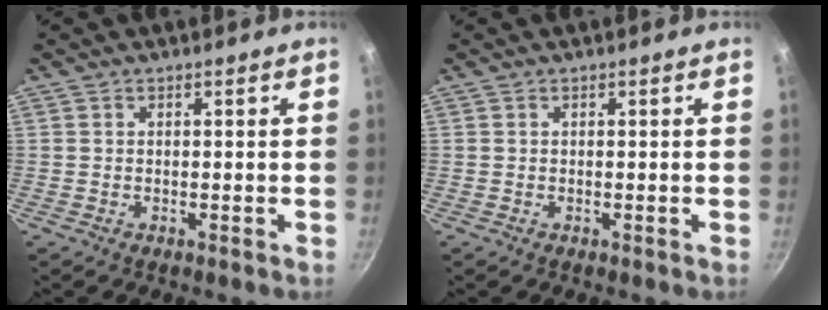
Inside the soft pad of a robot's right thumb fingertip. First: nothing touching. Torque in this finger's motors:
{"motor_torque": [0.00, 0.00, 0.08, 0.04, 0.00]}